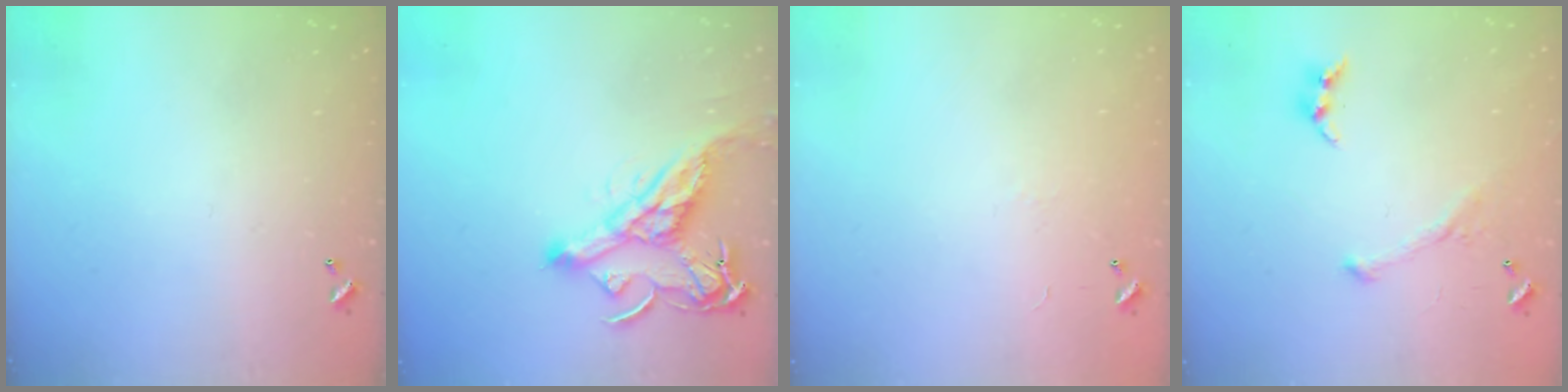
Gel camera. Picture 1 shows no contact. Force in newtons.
{"total": 10.2, "press": 10.1, "slide": 1.5}
{"total": 6.9, "press": 6.9, "slide": 0.9}
{"total": 2.8, "press": 2.6, "slide": 1.0}